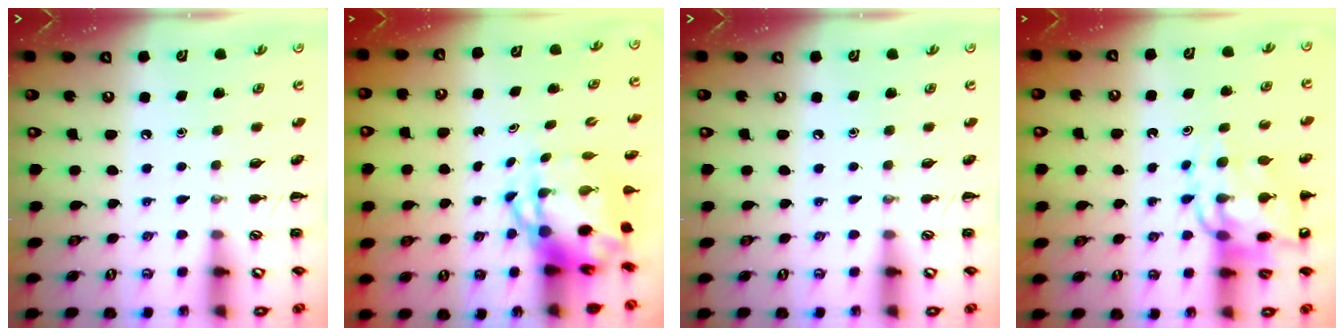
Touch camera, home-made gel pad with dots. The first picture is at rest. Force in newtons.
{"total": 6.7, "press": 6.4, "slide": 2.0}
{"total": 0.0}
{"total": 12.6, "press": 12.1, "slide": 3.4}